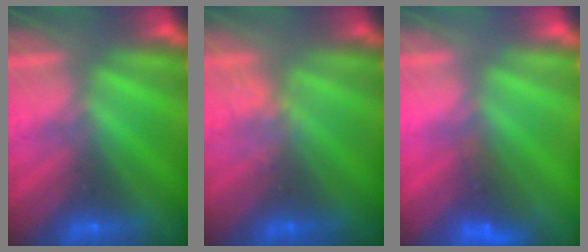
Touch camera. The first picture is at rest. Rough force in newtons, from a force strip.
{"total": 2.3}
{"total": 3.9}